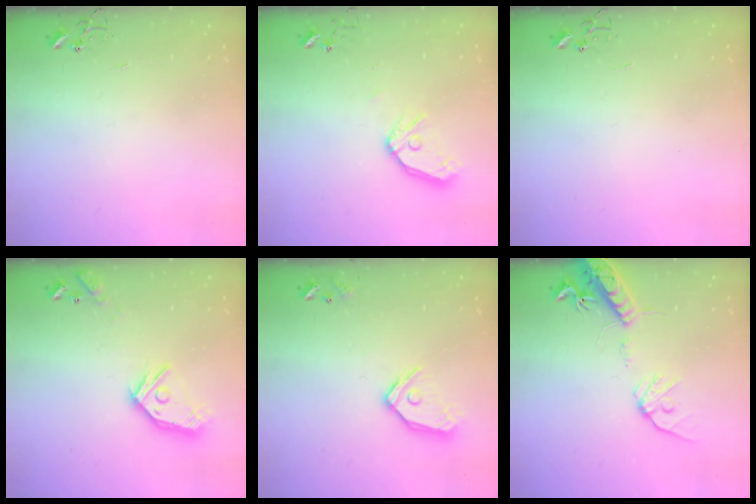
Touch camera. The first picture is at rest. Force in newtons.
{"total": 11.3, "press": 11.3, "slide": 1.3}
{"total": 0.0}
{"total": 14.1, "press": 14.1, "slide": 1.1}
{"total": 12.1, "press": 12.0, "slide": 1.5}
{"total": 16.4, "press": 16.1, "slide": 3.0}